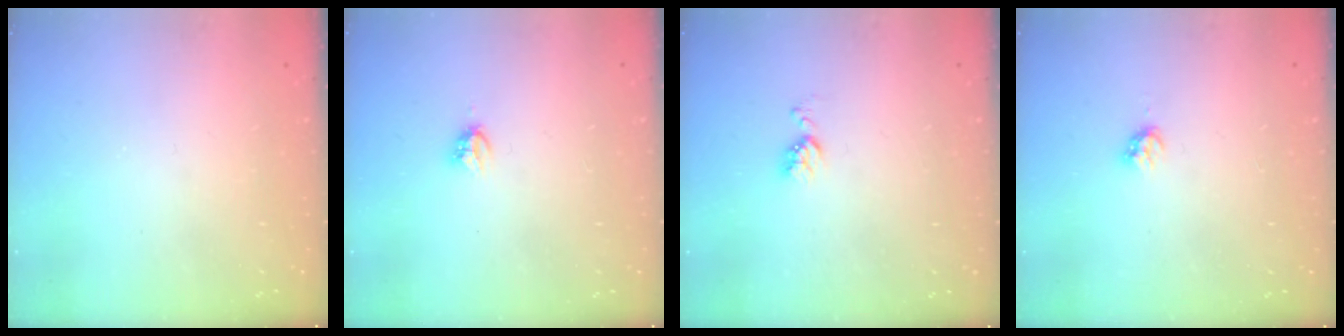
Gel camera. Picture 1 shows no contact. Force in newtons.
{"total": 3.6, "press": 3.5, "slide": 0.5}
{"total": 4.1, "press": 4.1, "slide": 0.5}
{"total": 2.8, "press": 2.7, "slide": 0.3}